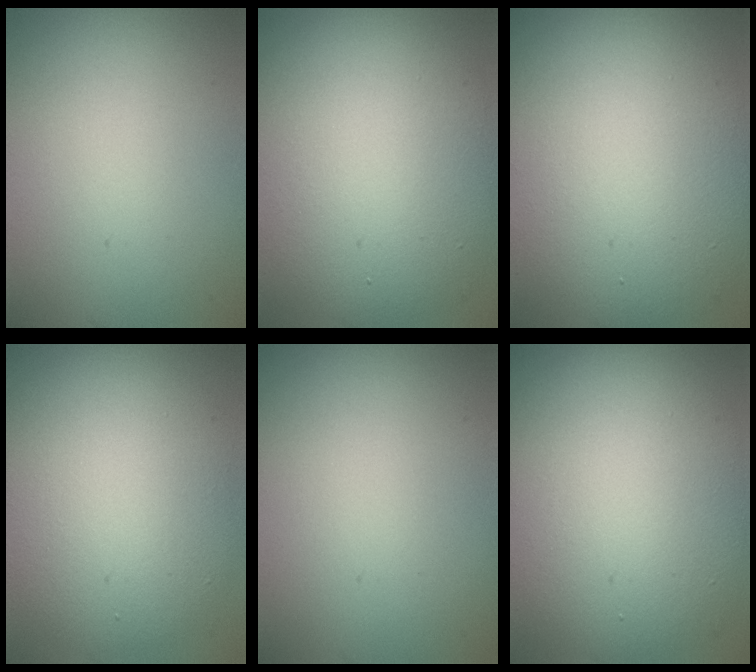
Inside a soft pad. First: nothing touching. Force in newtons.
{"total": 11.4, "press": 11.4, "slide": 0.8}
{"total": 13.5, "press": 13.5, "slide": 1.1}
{"total": 8.7, "press": 8.7, "slide": 0.7}
{"total": 0.0}
{"total": 11.0, "press": 11.0, "slide": 0.8}